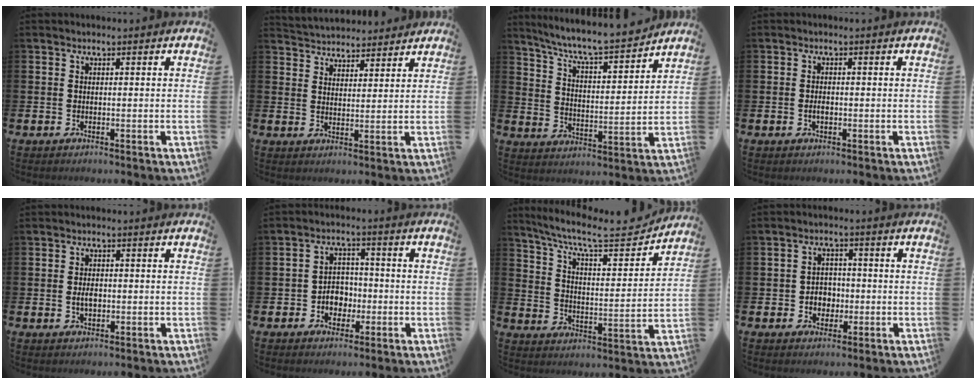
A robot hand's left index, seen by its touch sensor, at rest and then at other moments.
{"total": 4.4, "force": [4.3, 0.9, -0.5], "torque": [-0.008, -0.024, 0.078]}
{"total": 7.6, "force": [7.1, 0.5, 2.5], "torque": [-0.078, -0.058, 0.119]}
{"total": 1.2, "force": [-0.2, 0.7, 1.0], "torque": [-0.014, 0.000, -0.007]}
{"total": 2.1, "force": [-0.1, 1.3, 1.7], "torque": [-0.019, -0.001, -0.007]}
{"total": 3.9, "force": [-1.3, 3.3, 1.6], "torque": [-0.027, 0.001, -0.033]}
{"total": 8.6, "force": [7.7, 1.5, 3.5], "torque": [-0.091, -0.054, 0.127]}
{"total": 3.2, "force": [-0.6, 2.9, 1.3], "torque": [-0.021, -0.001, -0.019]}